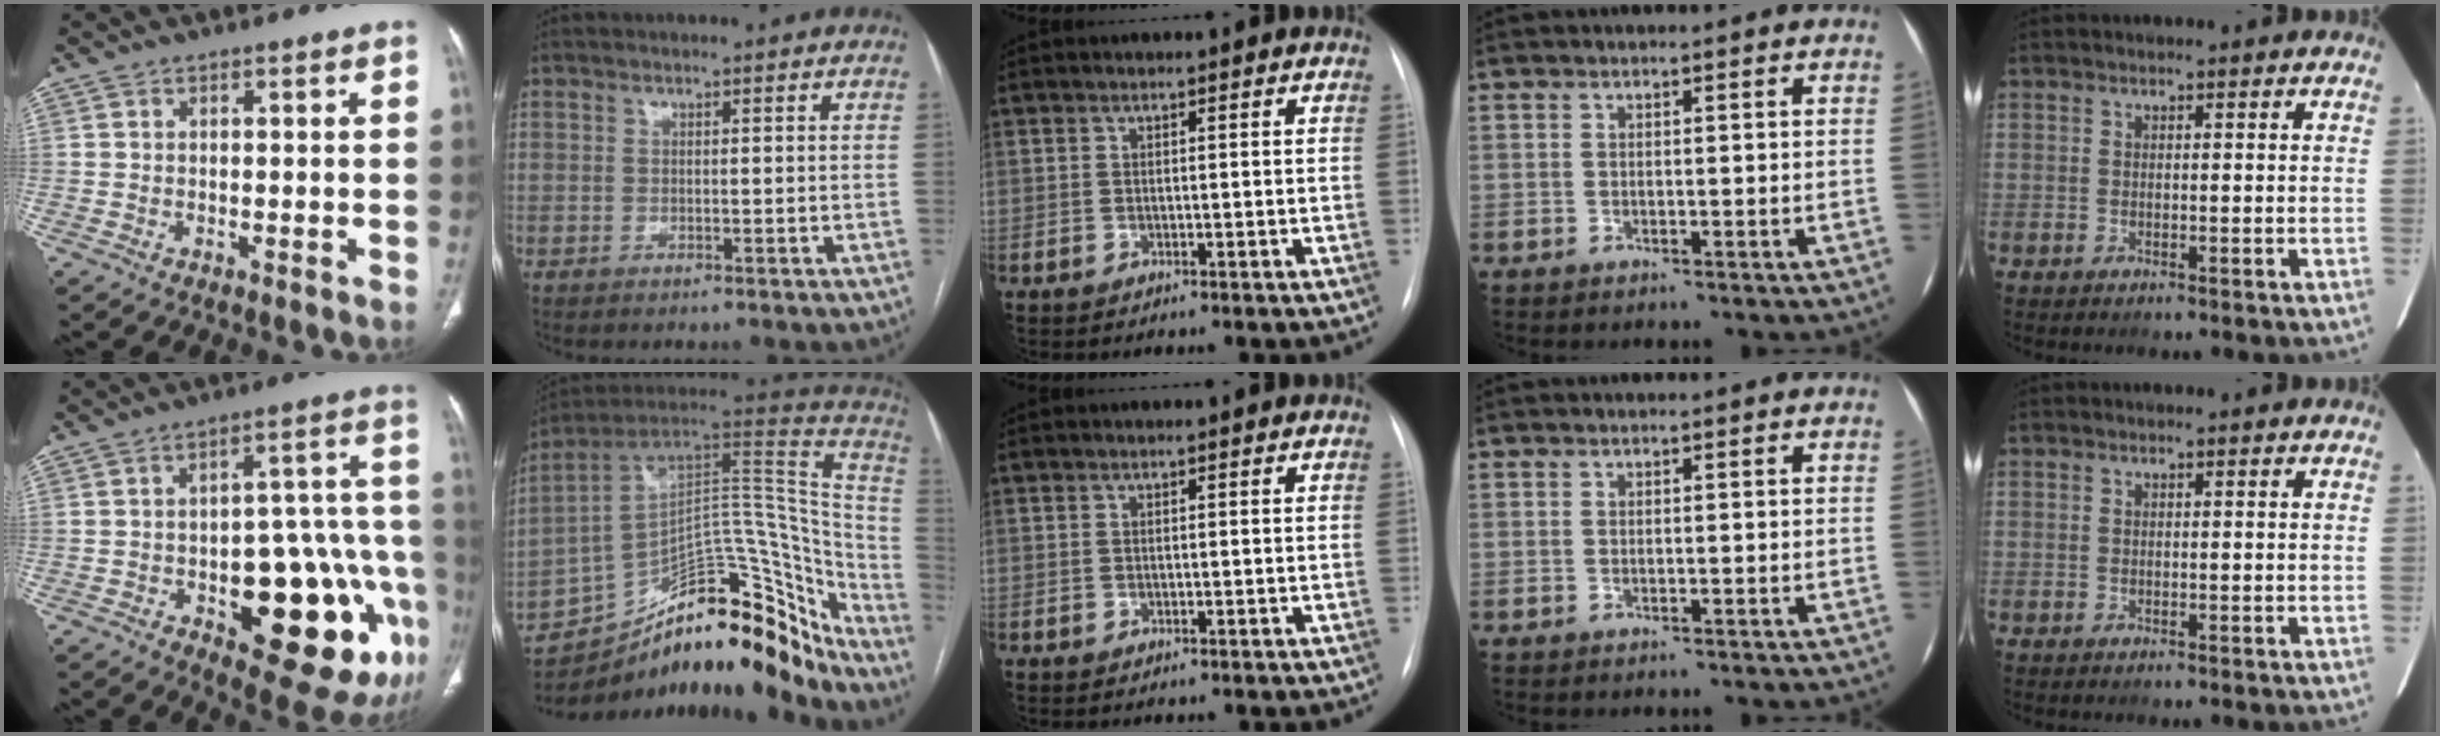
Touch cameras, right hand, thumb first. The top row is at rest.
{"thumb": {"total": 24.3, "force": [-8.3, 10.4, 20.3], "torque": [-0.206, 0.043, -0.089]}, "index": {"total": 28.2, "force": [-21.8, 10.1, 14.7], "torque": [-0.147, 0.070, -0.308]}}